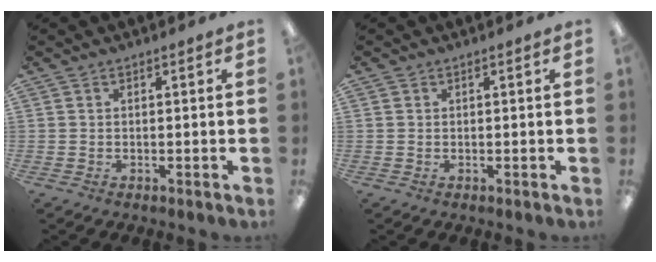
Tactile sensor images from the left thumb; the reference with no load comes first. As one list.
[{"total": 0.0}]